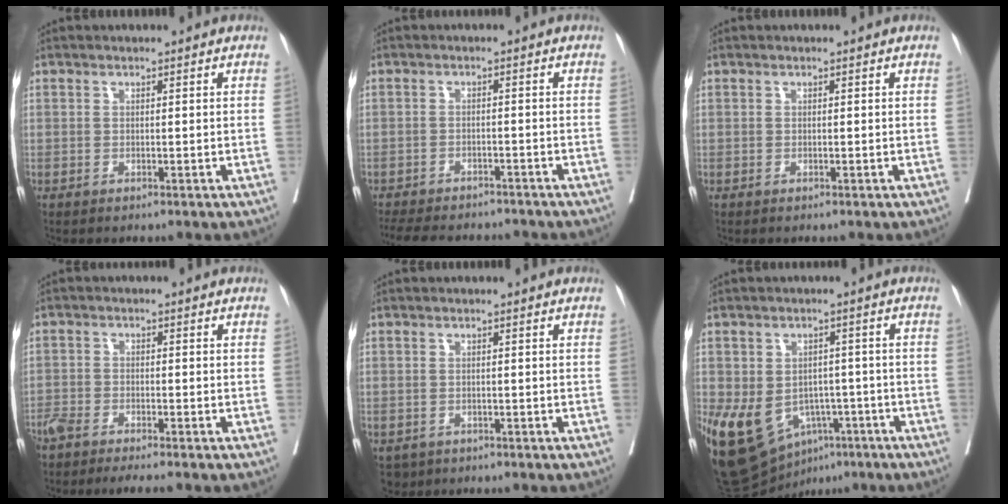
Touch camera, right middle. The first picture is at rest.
{"total": 13.2, "force": [-11.7, 3.6, 4.8], "torque": [-0.096, -0.005, -0.156]}
{"total": 0.0}
{"total": 6.8, "force": [-5.9, 0.7, 3.4], "torque": [-0.052, -0.007, -0.099]}
{"total": 2.5, "force": [-1.5, 2.0, 0.4], "torque": [-0.002, 0.001, -0.022]}
{"total": 13.9, "force": [-5.7, 10.2, 7.5], "torque": [-0.149, 0.009, -0.074]}